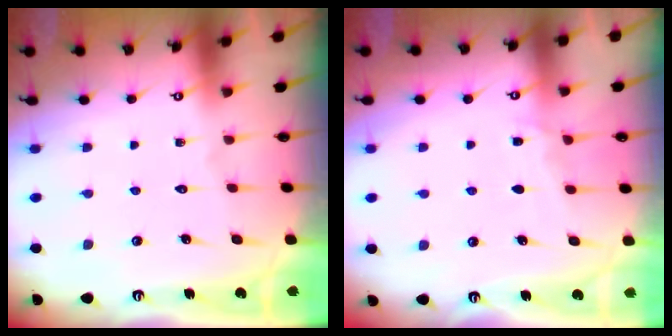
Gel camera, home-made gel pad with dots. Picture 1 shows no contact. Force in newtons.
{"total": 5.5, "press": 5.4, "slide": 0.6}